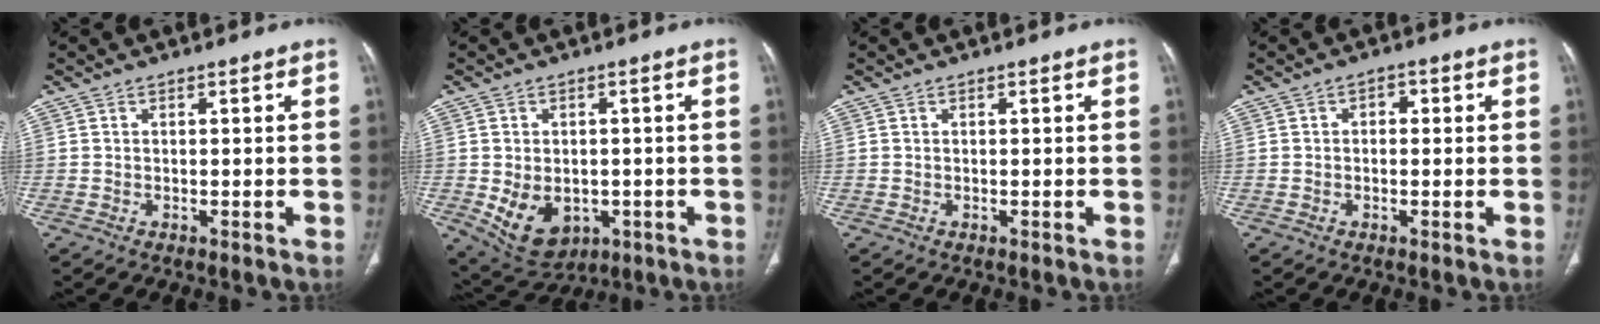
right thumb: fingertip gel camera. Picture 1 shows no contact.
{"total": 10.1, "force": [-2.4, 7.5, 6.4], "torque": [-0.090, 0.002, -0.014]}
{"total": 0.0}
{"total": 1.9, "force": [0.2, 1.3, 1.3], "torque": [-0.004, 0.006, -0.004]}